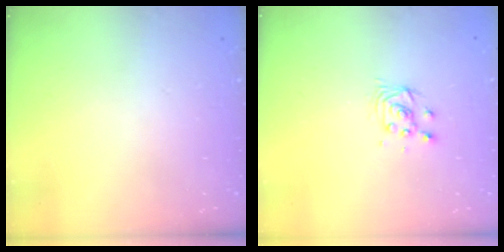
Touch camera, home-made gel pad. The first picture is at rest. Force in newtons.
{"total": 3.8, "press": 3.7, "slide": 0.5}